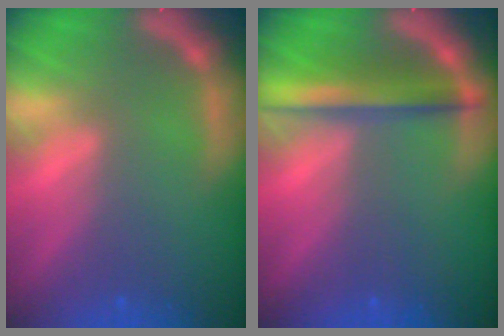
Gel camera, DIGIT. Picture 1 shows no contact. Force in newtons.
{"total": 4.4}